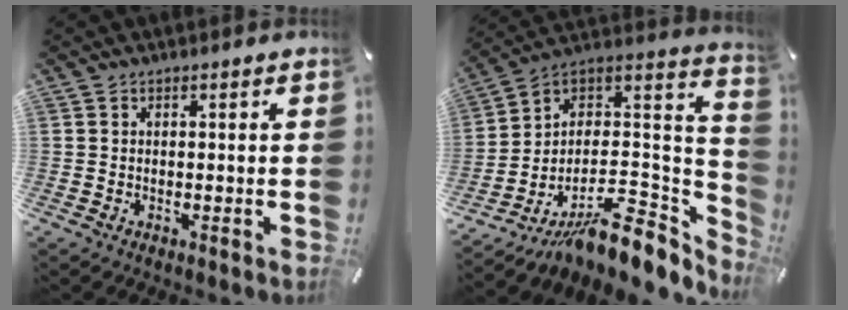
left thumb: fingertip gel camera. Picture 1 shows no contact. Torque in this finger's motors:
{"motor_torque": [-2.04, 2.97, 1.26, 1.51, 0.26]}